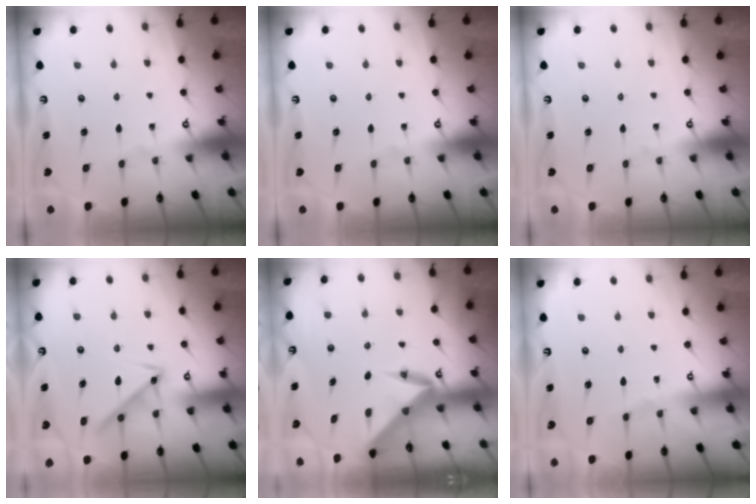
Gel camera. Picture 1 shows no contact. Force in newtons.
{"total": 0.0}
{"total": 0.0}
{"total": 9.2, "press": 9.2, "slide": 0.6}
{"total": 4.8, "press": 4.7, "slide": 0.8}
{"total": 1.9, "press": 1.8, "slide": 0.5}